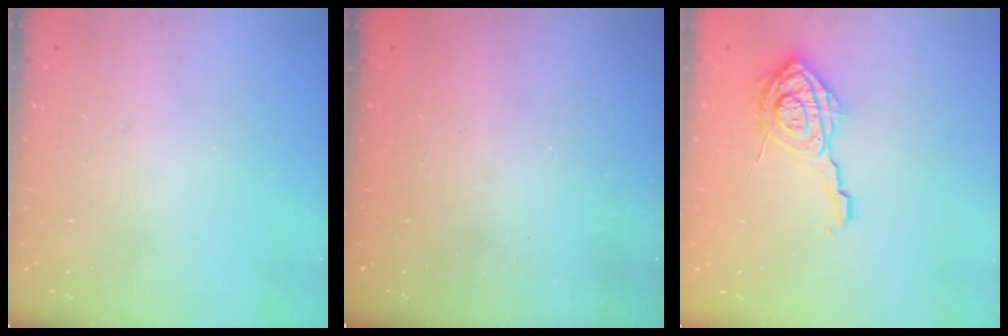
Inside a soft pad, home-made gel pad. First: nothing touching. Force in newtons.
{"total": 2.5, "press": 2.4, "slide": 0.8}
{"total": 11.7, "press": 11.6, "slide": 0.7}